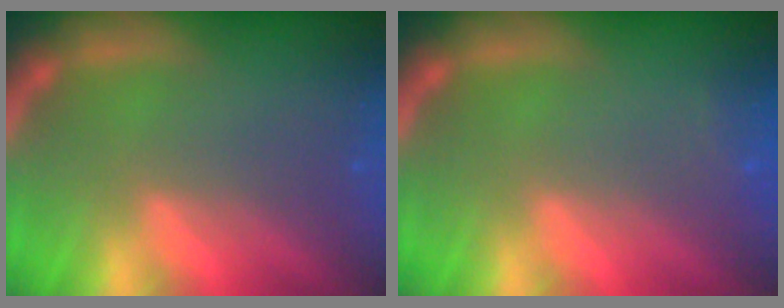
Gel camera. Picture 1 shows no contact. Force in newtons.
{"total": 1.4}